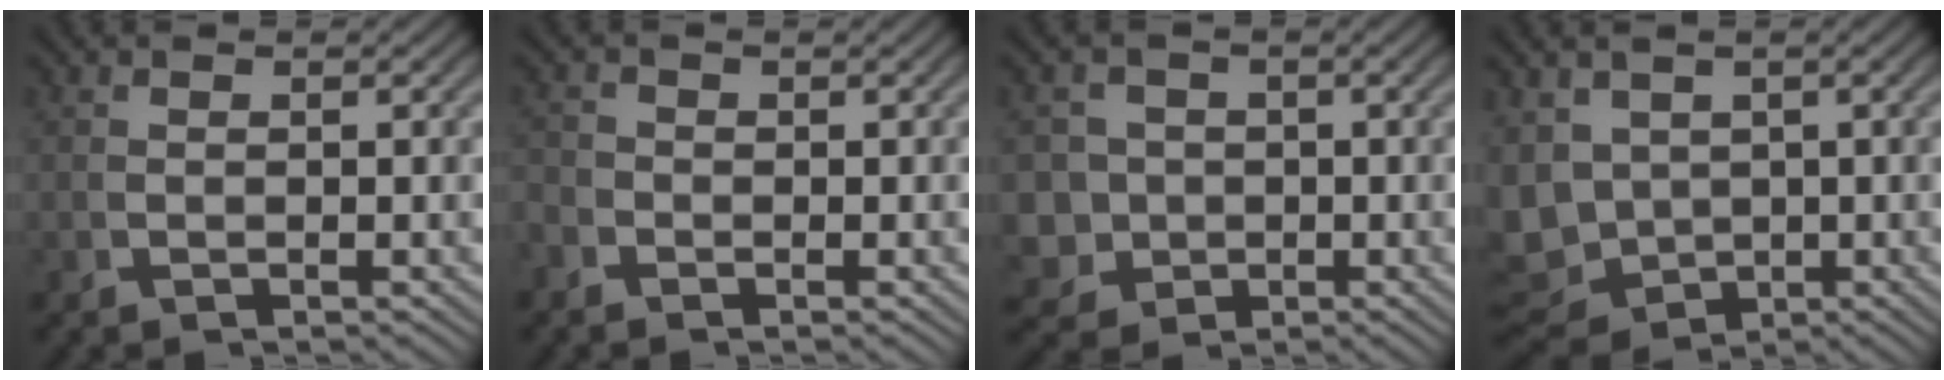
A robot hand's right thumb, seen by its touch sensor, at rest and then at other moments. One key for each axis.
{"total": 0.9, "fx": -0.6, "fy": 0.6, "fz": 0.0, "tx": 0.002, "ty": -0.006, "tz": -0.014}
{"total": 8.9, "fx": -1.6, "fy": 8.0, "fz": 3.6, "tx": -0.085, "ty": -0.036, "tz": -0.017}
{"total": 8.6, "fx": -1.8, "fy": 7.3, "fz": 4.2, "tx": -0.112, "ty": -0.057, "tz": -0.001}